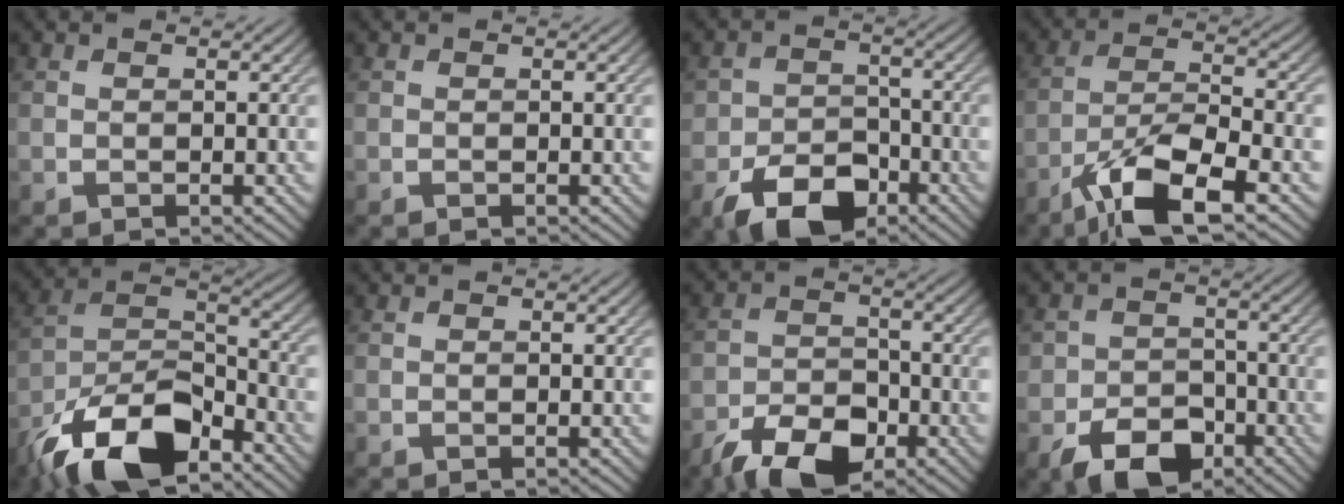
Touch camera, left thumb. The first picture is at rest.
{"total": 0.0}
{"total": 8.1, "force": [-4.9, 4.9, 4.2], "torque": [-0.077, -0.009, -0.091]}
{"total": 11.0, "force": [-6.6, 2.9, 8.3], "torque": [-0.155, 0.000, -0.124]}
{"total": 14.8, "force": [-10.2, 6.0, 8.9], "torque": [-0.180, -0.008, -0.204]}
{"total": 0.0}
{"total": 8.1, "force": [-5.4, 3.9, 4.6], "torque": [-0.085, -0.005, -0.106]}
{"total": 6.9, "force": [-4.2, 4.4, 3.4], "torque": [-0.059, -0.006, -0.081]}